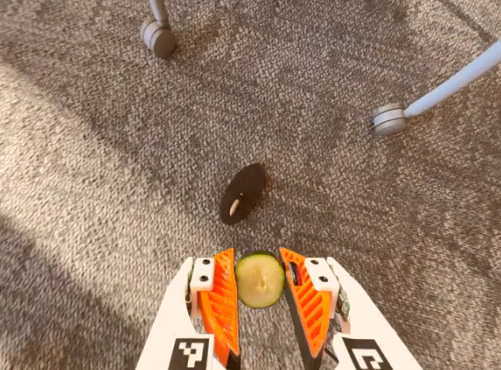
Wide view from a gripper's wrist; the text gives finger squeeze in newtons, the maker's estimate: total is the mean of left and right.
{"total": 8.6, "left": 8.7, "right": 8.4}